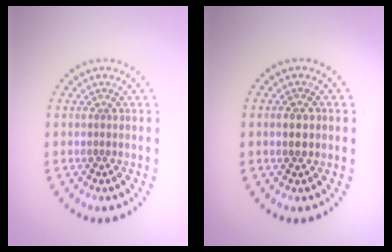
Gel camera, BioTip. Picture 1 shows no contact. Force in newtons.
{"total": 2.1, "press": 2.1, "slide": 0.0}